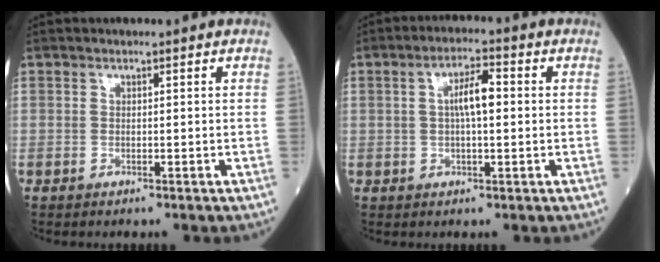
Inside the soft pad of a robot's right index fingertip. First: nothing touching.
{"total": 5.2, "force": [0.6, 1.3, 5.0], "torque": [-0.090, 0.013, 0.008]}